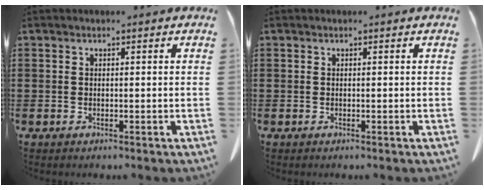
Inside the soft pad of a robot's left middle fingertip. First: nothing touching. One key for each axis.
{"total": 0.0}